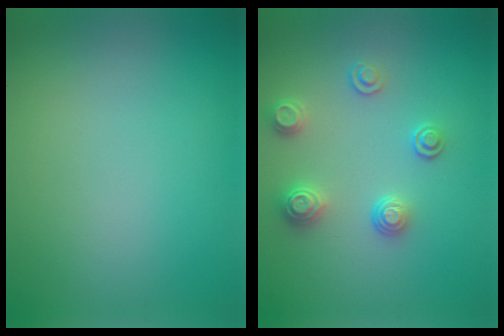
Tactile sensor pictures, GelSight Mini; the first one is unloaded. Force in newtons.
{"total": 2.6, "press": 2.6, "slide": 0.5}